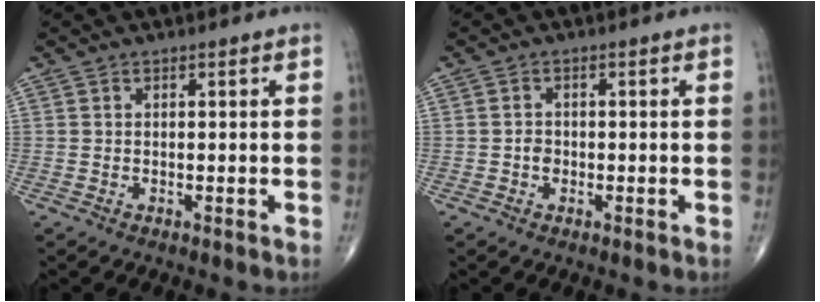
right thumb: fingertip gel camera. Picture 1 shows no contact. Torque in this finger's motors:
{"motor_torque": [0.43, 0.38, 0.15, -0.35, -0.01]}